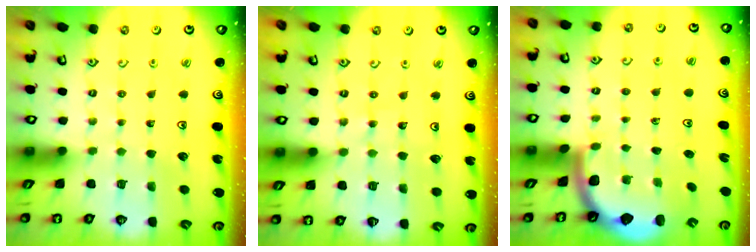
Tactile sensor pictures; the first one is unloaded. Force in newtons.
{"total": 5.9, "press": 5.9, "slide": 0.8}
{"total": 1.8, "press": 1.8, "slide": 0.3}